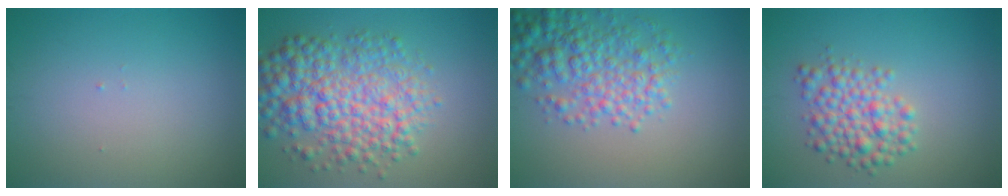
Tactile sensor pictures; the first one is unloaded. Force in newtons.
{"total": 7.8, "press": 7.8, "slide": 0.1}
{"total": 5.3, "press": 5.3, "slide": 0.1}
{"total": 4.0, "press": 4.0, "slide": 0.1}